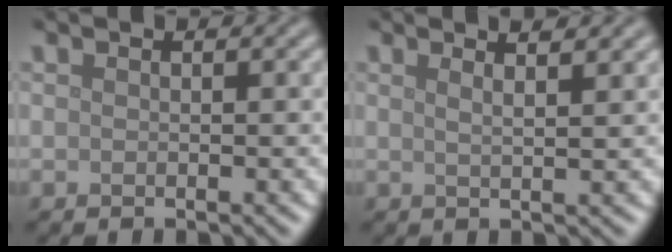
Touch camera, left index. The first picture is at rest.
{"total": 4.0, "force": [2.6, 1.5, 2.7], "torque": [-0.011, 0.022, 0.001]}